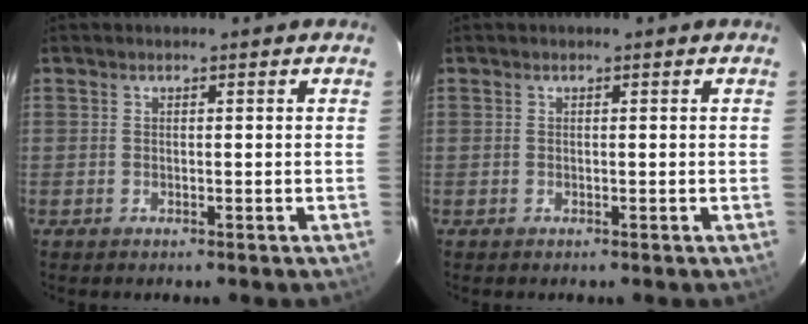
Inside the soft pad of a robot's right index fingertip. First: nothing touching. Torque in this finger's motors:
{"motor_torque": [0.00, 0.00, 0.00, 0.00]}